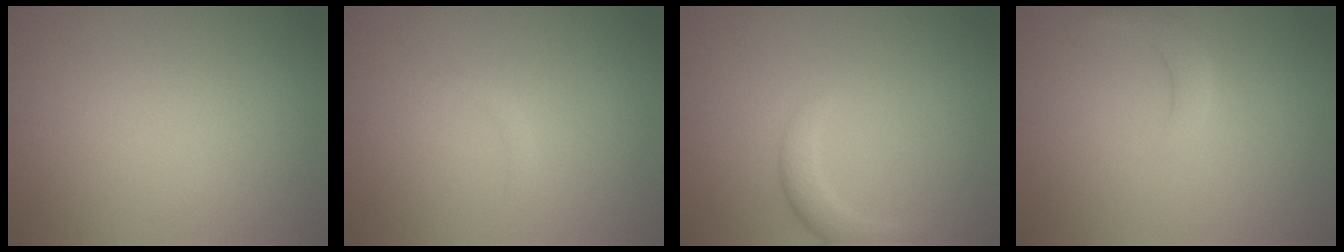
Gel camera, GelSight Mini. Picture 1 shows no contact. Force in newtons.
{"total": 0.5, "press": 0.5, "slide": 0.1}
{"total": 2.3, "press": 2.3, "slide": 0.2}
{"total": 1.9, "press": 1.9, "slide": 0.1}